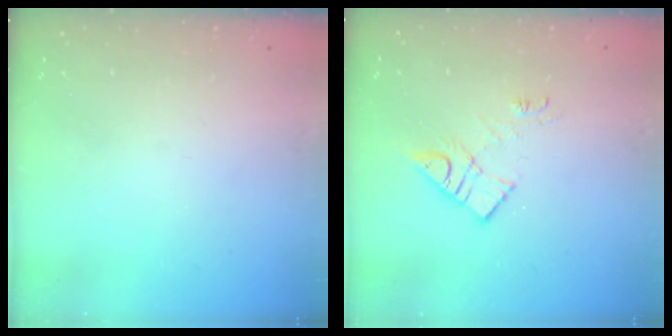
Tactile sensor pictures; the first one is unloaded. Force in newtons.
{"total": 10.5, "press": 10.5, "slide": 0.7}